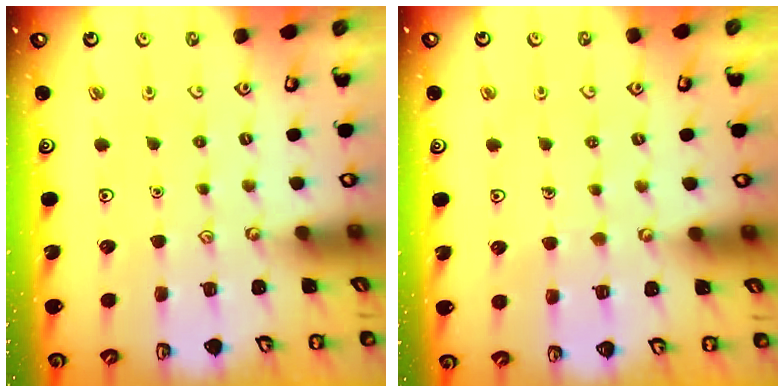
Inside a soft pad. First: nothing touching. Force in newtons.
{"total": 3.8, "press": 3.8, "slide": 0.3}